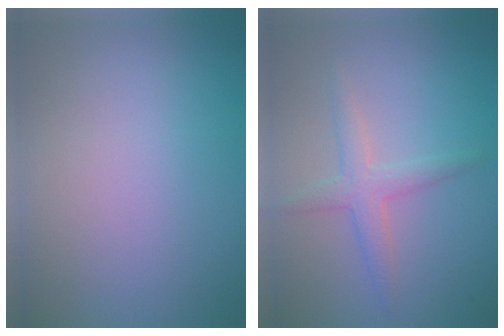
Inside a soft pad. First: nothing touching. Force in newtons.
{"total": 2.4, "press": 2.4, "slide": 0.0}